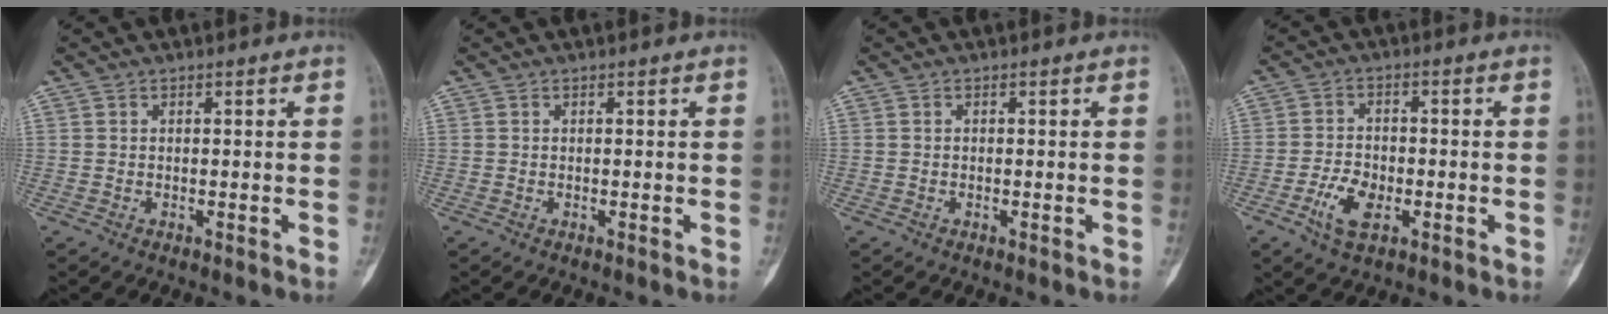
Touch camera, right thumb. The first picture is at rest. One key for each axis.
{"total": 0.0}
{"total": 0.0}
{"total": 6.4, "fx": -2.6, "fy": 3.5, "fz": 4.7, "tx": -0.087, "ty": 0.010, "tz": -0.048}